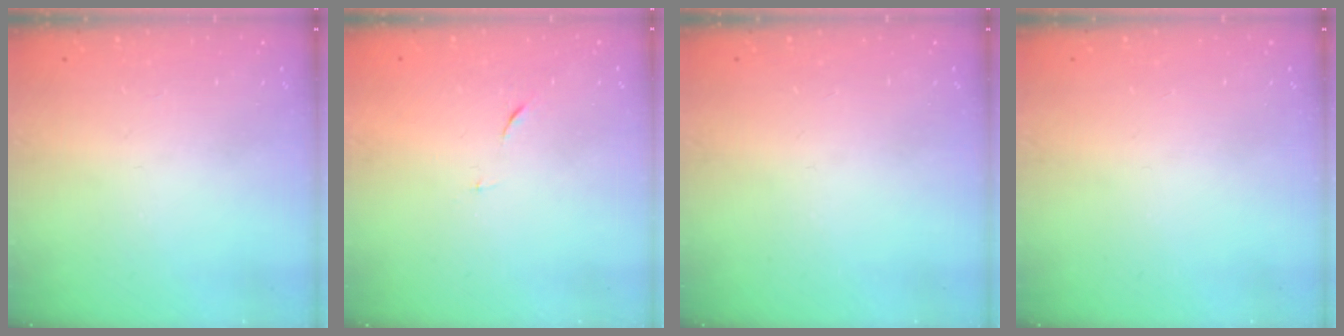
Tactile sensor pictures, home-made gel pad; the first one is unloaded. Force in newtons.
{"total": 4.5, "press": 4.3, "slide": 1.0}
{"total": 0.0}
{"total": 0.0}